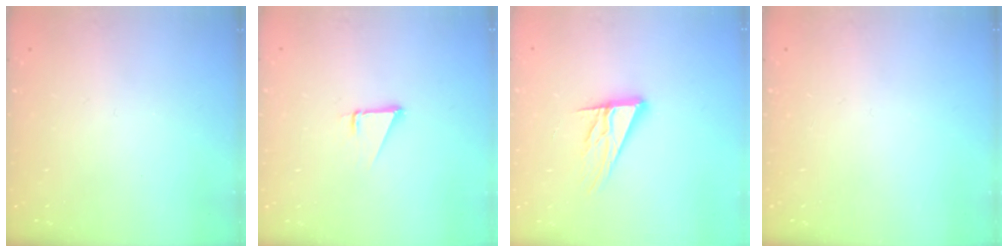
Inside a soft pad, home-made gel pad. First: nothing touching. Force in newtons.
{"total": 1.9, "press": 1.9, "slide": 0.0}
{"total": 12.4, "press": 12.2, "slide": 2.2}
{"total": 0.0}